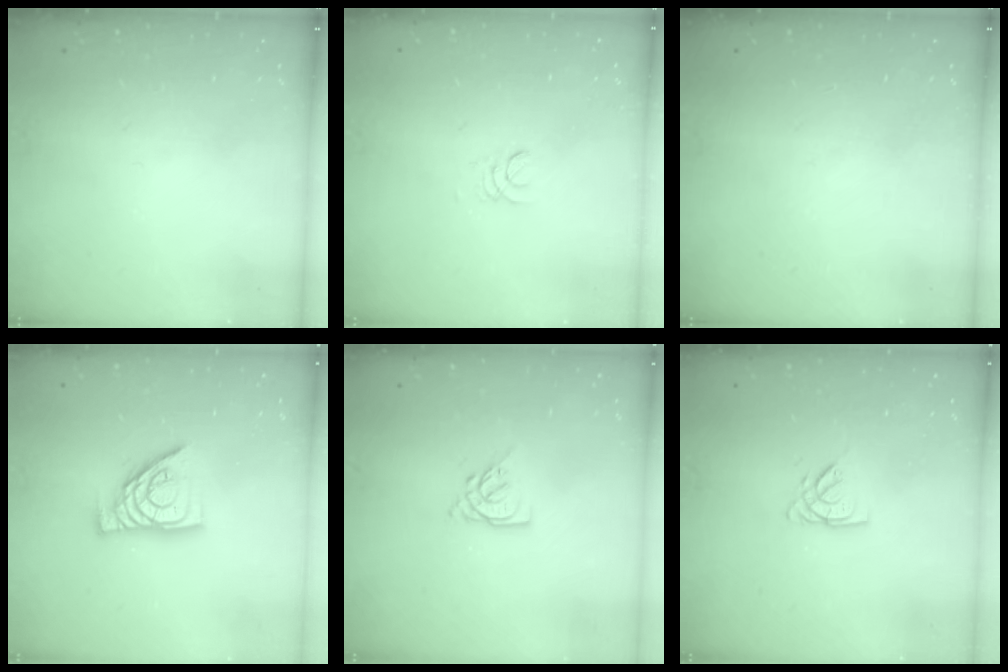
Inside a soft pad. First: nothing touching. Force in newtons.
{"total": 2.0, "press": 2.0, "slide": 0.2}
{"total": 0.0}
{"total": 12.1, "press": 12.0, "slide": 1.4}
{"total": 4.3, "press": 4.2, "slide": 0.5}
{"total": 3.1, "press": 3.1, "slide": 0.3}